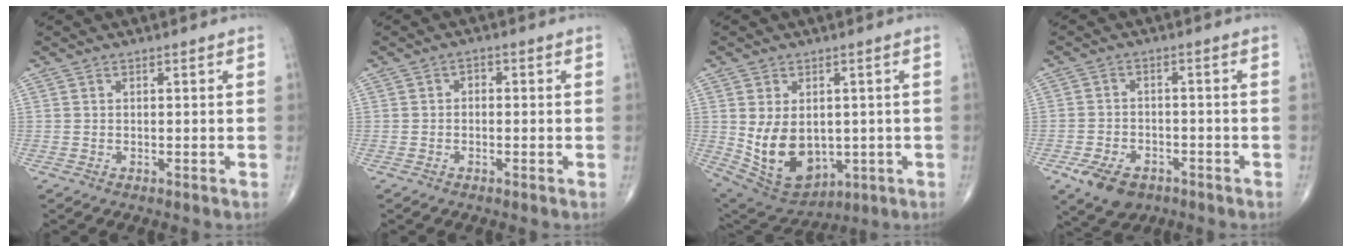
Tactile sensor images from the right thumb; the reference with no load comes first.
{"total": 1.6, "force": [-0.2, 1.2, 1.0], "torque": [-0.004, 0.007, -0.010]}
{"total": 13.2, "force": [-0.6, 9.3, 9.4], "torque": [-0.137, -0.005, 0.024]}
{"total": 7.9, "force": [-4.4, 5.0, 4.2], "torque": [-0.072, 0.021, -0.069]}